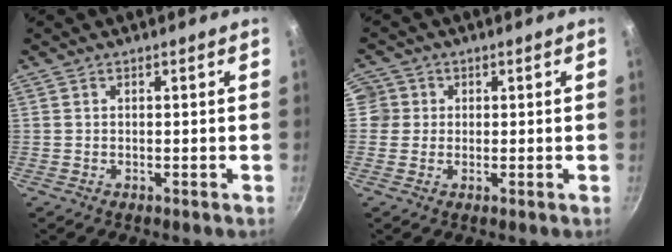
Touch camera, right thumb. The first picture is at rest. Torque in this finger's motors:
{"motor_torque": [-0.10, 0.32, -0.16, 0.50, -0.01]}